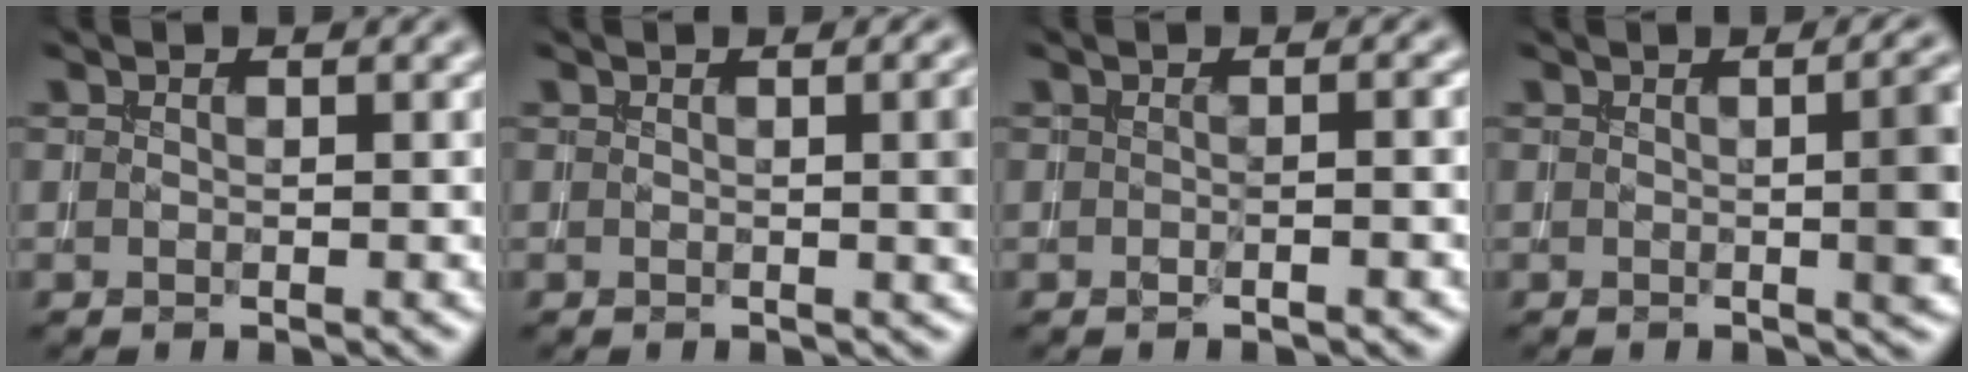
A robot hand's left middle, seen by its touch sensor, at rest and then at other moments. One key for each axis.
{"total": 2.5, "fx": 0.3, "fy": 0.5, "fz": 2.5, "tx": -0.025, "ty": 0.003, "tz": 0.001}
{"total": 1.1, "fx": -0.3, "fy": 0.2, "fz": 1.0, "tx": -0.004, "ty": -0.003, "tz": -0.006}
{"total": 4.8, "fx": 0.1, "fy": 1.3, "fz": 4.6, "tx": -0.037, "ty": 0.009, "tz": 0.001}